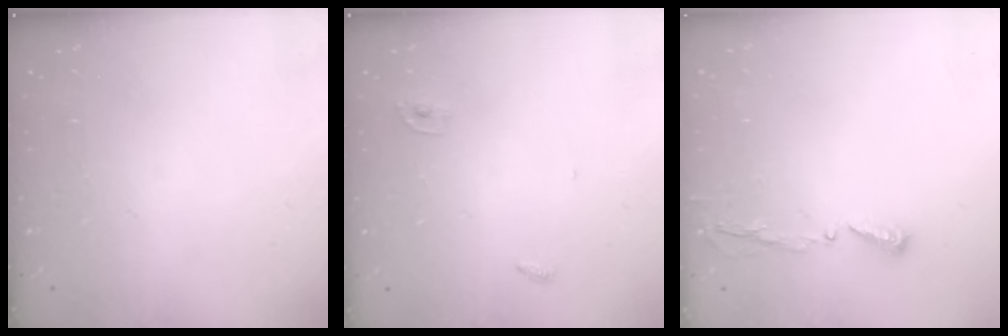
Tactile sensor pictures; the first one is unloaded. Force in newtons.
{"total": 2.8, "press": 2.8, "slide": 0.1}
{"total": 3.6, "press": 3.6, "slide": 0.4}